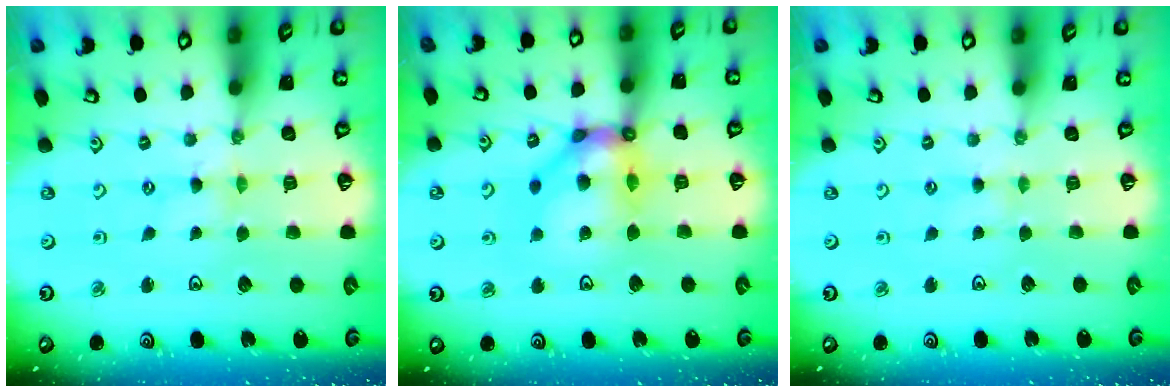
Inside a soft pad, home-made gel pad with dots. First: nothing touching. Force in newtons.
{"total": 12.7, "press": 12.6, "slide": 1.8}
{"total": 2.1, "press": 2.1, "slide": 0.3}